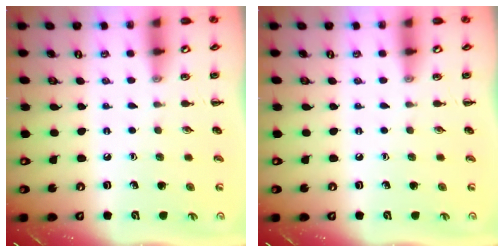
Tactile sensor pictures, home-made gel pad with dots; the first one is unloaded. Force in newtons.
{"total": 0.0}